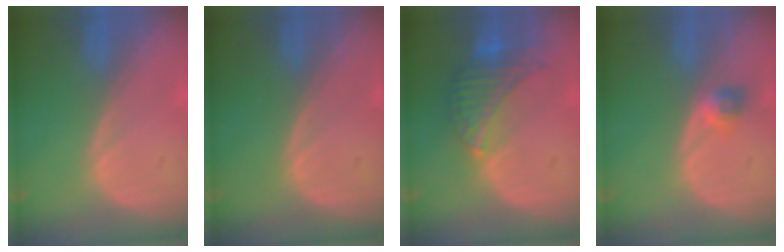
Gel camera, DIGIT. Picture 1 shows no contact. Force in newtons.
{"total": 0.0}
{"total": 7.7, "press": 7.0, "slide": 3.2}
{"total": 2.5, "press": 2.2, "slide": 1.3}